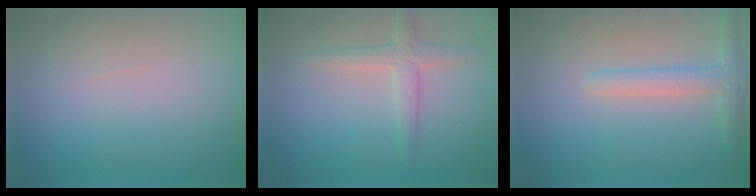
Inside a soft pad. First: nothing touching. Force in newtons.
{"total": 2.1, "press": 2.1, "slide": 0.1}
{"total": 2.4, "press": 2.4, "slide": 0.2}